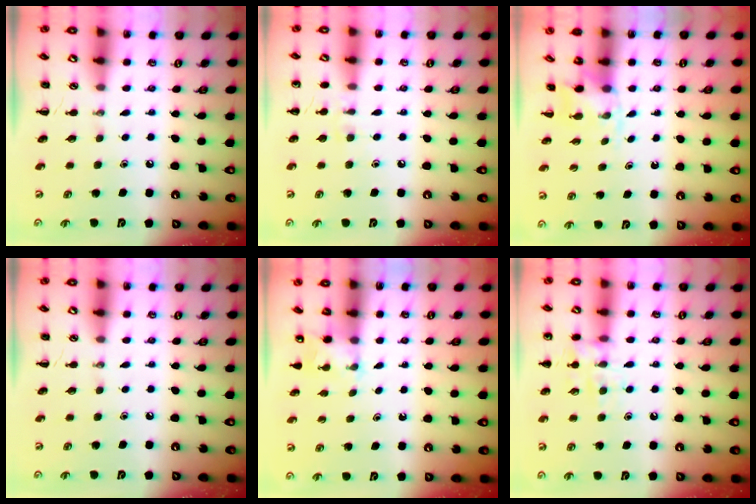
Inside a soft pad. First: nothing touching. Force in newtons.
{"total": 6.5, "press": 6.2, "slide": 1.9}
{"total": 2.9, "press": 2.7, "slide": 1.2}
{"total": 0.0}
{"total": 2.0, "press": 1.9, "slide": 0.6}
{"total": 11.3, "press": 11.2, "slide": 1.6}